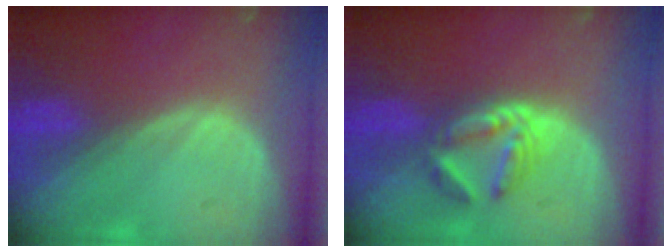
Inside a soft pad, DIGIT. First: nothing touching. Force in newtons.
{"total": 6.0, "press": 5.3, "slide": 2.8}